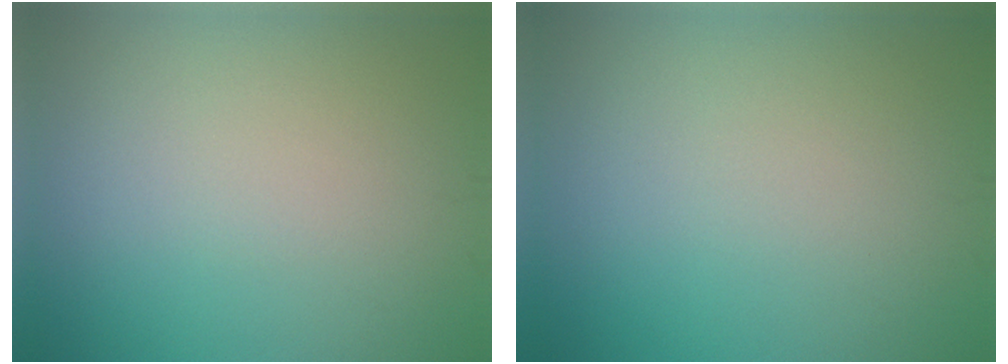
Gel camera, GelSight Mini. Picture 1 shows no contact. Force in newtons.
{"total": 0.0}